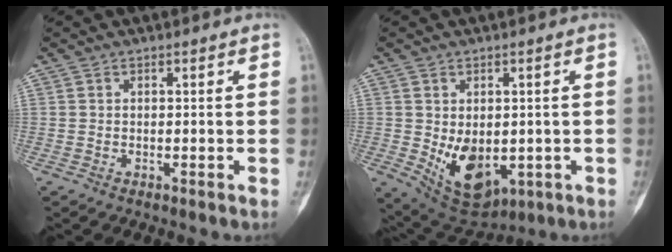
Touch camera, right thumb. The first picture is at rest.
{"total": 10.5, "force": [-1.6, 6.9, 7.7], "torque": [-0.095, -0.012, -0.001]}